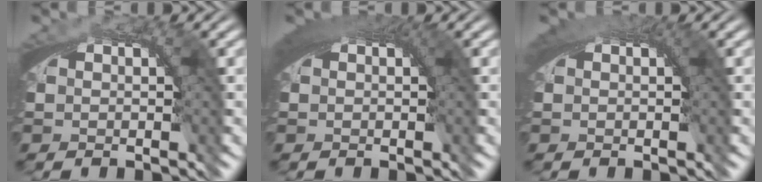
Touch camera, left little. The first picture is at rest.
{"total": 3.3, "force": [0.8, 1.8, 2.7], "torque": [-0.043, -0.007, 0.015]}
{"total": 1.9, "force": [0.5, 1.1, 1.4], "torque": [-0.024, -0.004, 0.009]}